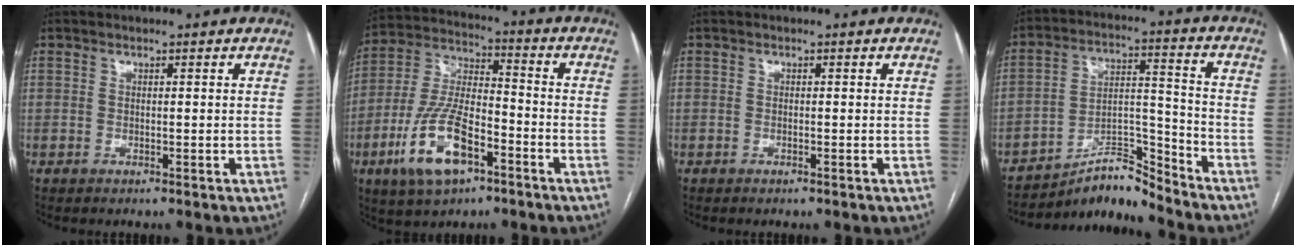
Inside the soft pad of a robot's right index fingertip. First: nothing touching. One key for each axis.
{"total": 14.4, "fx": -6.7, "fy": 5.8, "fz": 11.3, "tx": -0.240, "ty": 0.007, "tz": -0.120}
{"total": 0.0}
{"total": 8.3, "fx": -8.2, "fy": 0.8, "fz": 1.6, "tx": -0.026, "ty": 0.041, "tz": -0.143}